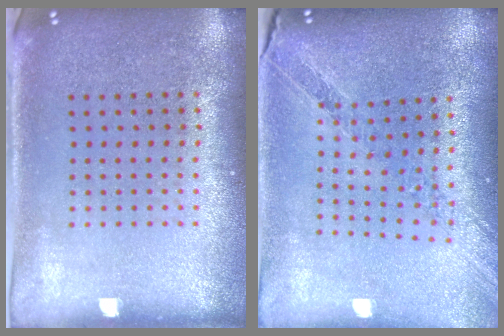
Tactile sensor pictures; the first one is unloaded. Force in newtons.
{"total": 1.1, "press": 1.0, "slide": 0.0}